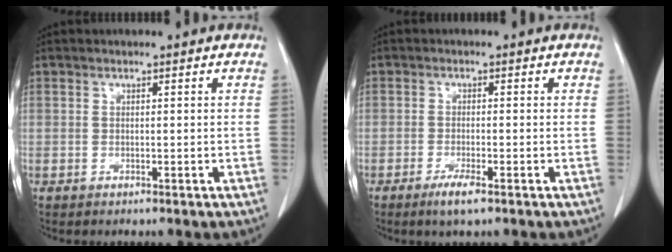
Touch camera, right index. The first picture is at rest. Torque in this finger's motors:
{"motor_torque": [0.27, -0.19, 0.20, 0.05]}